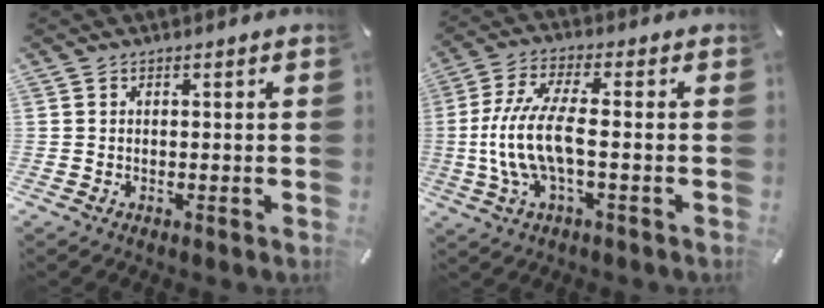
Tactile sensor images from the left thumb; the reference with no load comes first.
{"total": 12.3, "force": [-1.5, 4.1, 11.6], "torque": [-0.247, -0.013, -0.032]}